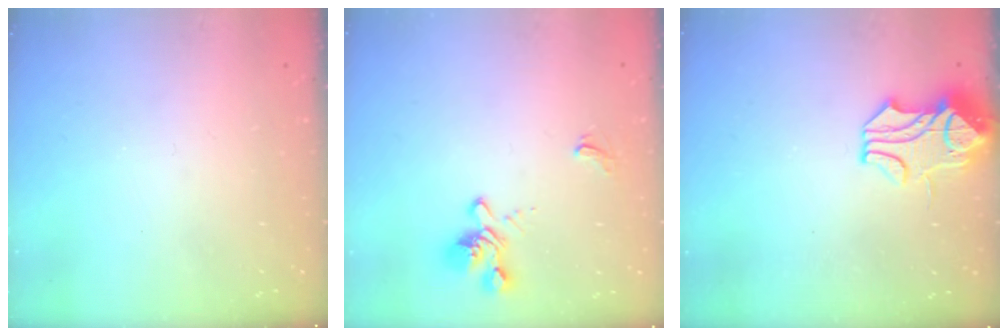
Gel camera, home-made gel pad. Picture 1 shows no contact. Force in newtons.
{"total": 5.7, "press": 5.5, "slide": 1.6}
{"total": 1.6, "press": 0.9, "slide": 1.3}